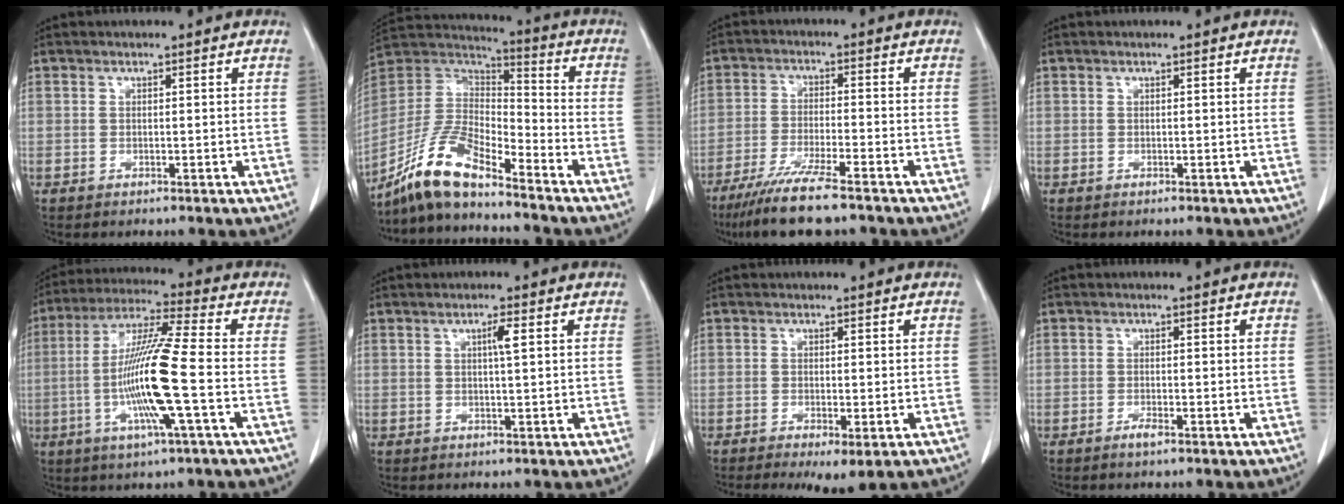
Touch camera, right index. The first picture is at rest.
{"total": 12.9, "force": [-10.1, 2.8, 7.4], "torque": [-0.153, 0.009, -0.193]}
{"total": 10.2, "force": [-8.0, 0.3, 6.3], "torque": [-0.107, -0.027, -0.134]}
{"total": 0.0}
{"total": 14.2, "force": [-2.8, -0.4, 13.9], "torque": [-0.277, -0.006, -0.062]}
{"total": 1.8, "force": [0.4, -0.4, 1.7], "torque": [-0.032, 0.000, 0.007]}
{"total": 4.5, "force": [-2.6, 1.1, 3.5], "torque": [-0.041, -0.012, -0.032]}
{"total": 1.4, "force": [-1.0, 0.1, 1.0], "torque": [-0.020, -0.001, -0.017]}